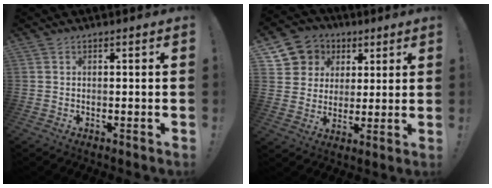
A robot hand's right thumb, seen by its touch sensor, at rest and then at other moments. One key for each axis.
{"total": 9.3, "fx": 3.3, "fy": 8.5, "fz": 1.7, "tx": -0.018, "ty": -0.023, "tz": 0.070}